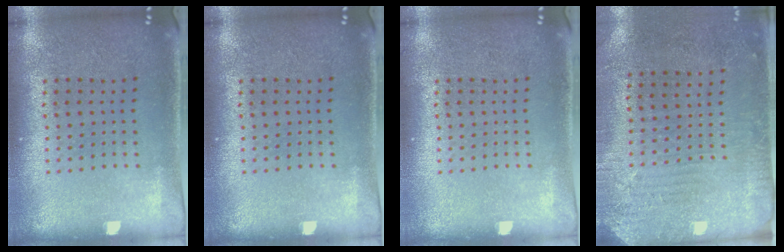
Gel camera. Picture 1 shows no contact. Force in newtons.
{"total": 0.0}
{"total": 0.0}
{"total": 2.8, "press": 2.3, "slide": 1.5}